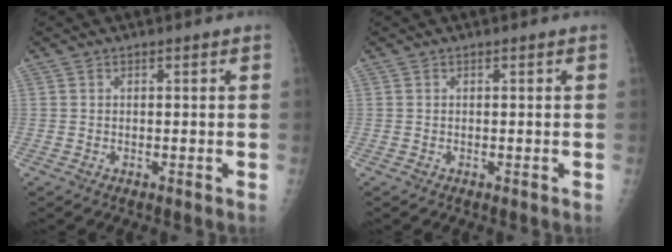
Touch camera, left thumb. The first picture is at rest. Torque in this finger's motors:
{"motor_torque": [0.04, 0.04, -0.03, -0.04, 0.00]}